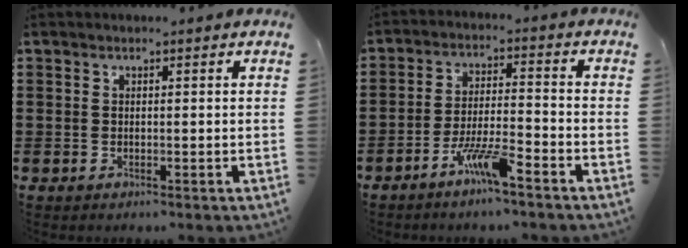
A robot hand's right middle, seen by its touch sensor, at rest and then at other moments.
{"total": 6.9, "force": [-4.8, 0.6, 4.8], "torque": [-0.110, -0.008, -0.096]}